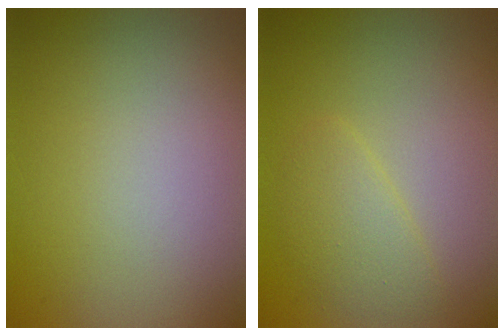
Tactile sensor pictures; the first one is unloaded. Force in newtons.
{"total": 2.4, "press": 2.4, "slide": 0.1}